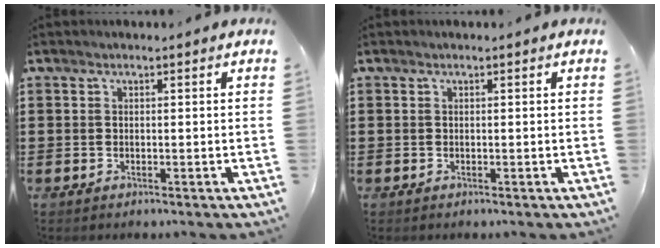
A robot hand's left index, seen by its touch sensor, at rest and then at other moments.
{"total": 0.0}